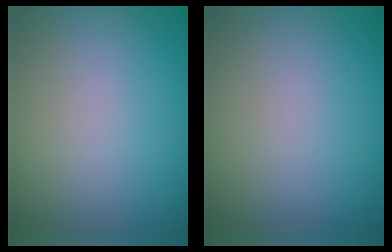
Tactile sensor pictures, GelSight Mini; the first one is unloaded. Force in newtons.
{"total": 0.0}